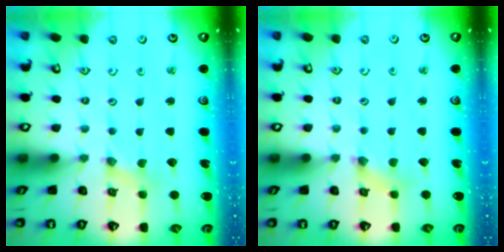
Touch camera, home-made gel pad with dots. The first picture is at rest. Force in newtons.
{"total": 1.2, "press": 1.1, "slide": 0.3}